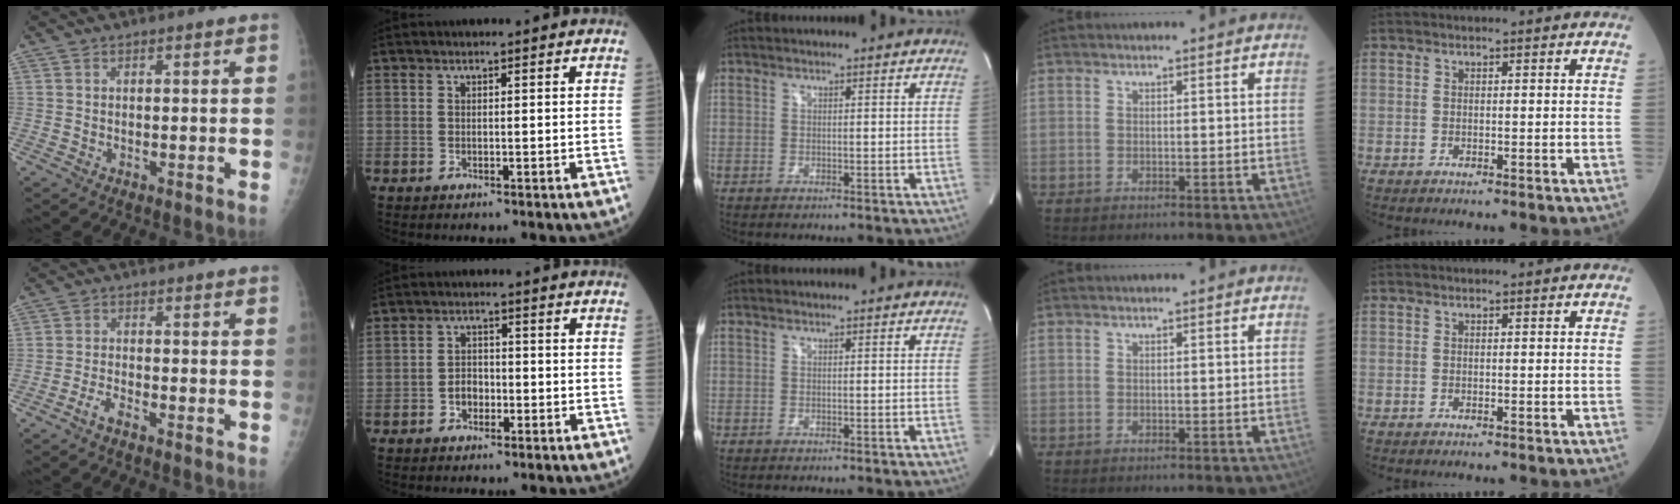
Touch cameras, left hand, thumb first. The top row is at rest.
{"thumb": {"total": 2.4, "force": [-1.8, 0.5, 1.5], "torque": [-0.038, 0.009, -0.038]}, "index": {"total": 2.9, "force": [-1.2, 2.0, 1.8], "torque": [-0.032, 0.006, -0.023]}}